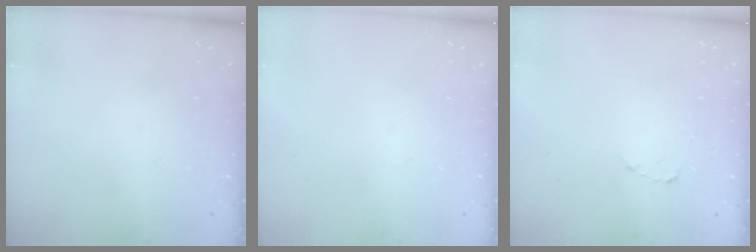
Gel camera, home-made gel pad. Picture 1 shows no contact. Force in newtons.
{"total": 0.0}
{"total": 1.8, "press": 1.7, "slide": 0.3}